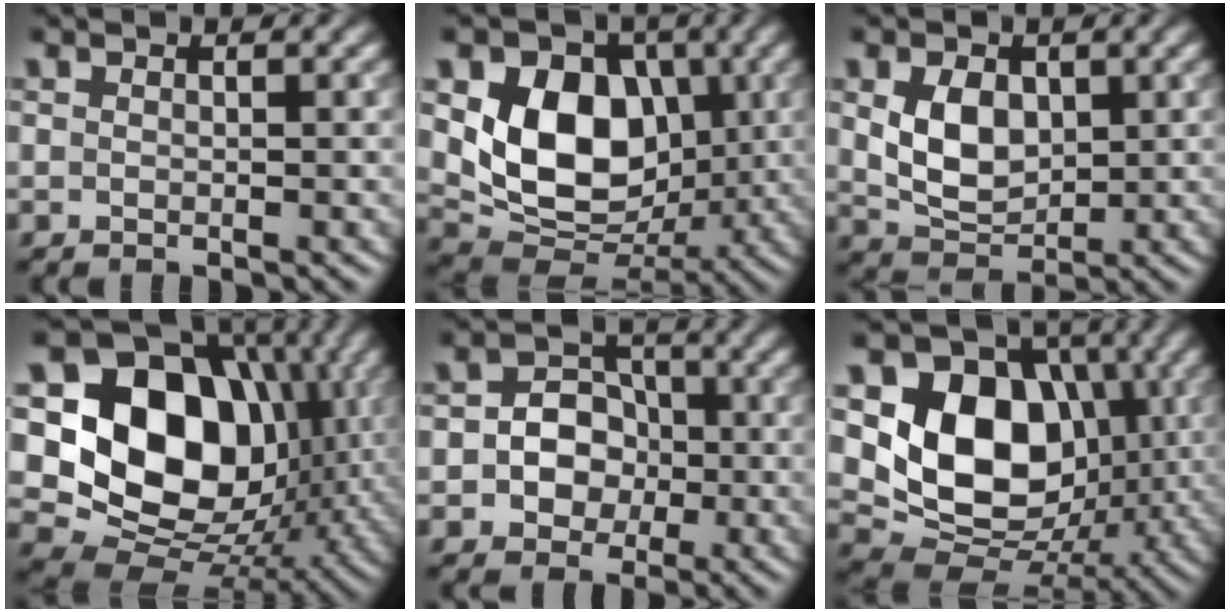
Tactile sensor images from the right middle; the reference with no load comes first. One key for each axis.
{"total": 10.1, "fx": 1.4, "fy": 7.5, "fz": 6.6, "tx": -0.122, "ty": -0.012, "tz": 0.026}
{"total": 4.5, "fx": 0.8, "fy": 3.1, "fz": 3.1, "tx": -0.070, "ty": -0.004, "tz": 0.018}
{"total": 15.4, "fx": 2.5, "fy": 11.8, "fz": 9.6, "tx": -0.159, "ty": -0.002, "tz": 0.038}
{"total": 4.6, "fx": -0.6, "fy": 4.0, "fz": 2.2, "tx": -0.013, "ty": 0.005, "tz": -0.028}
{"total": 10.9, "fx": 1.5, "fy": 8.5, "fz": 6.7, "tx": -0.128, "ty": -0.016, "tz": 0.028}